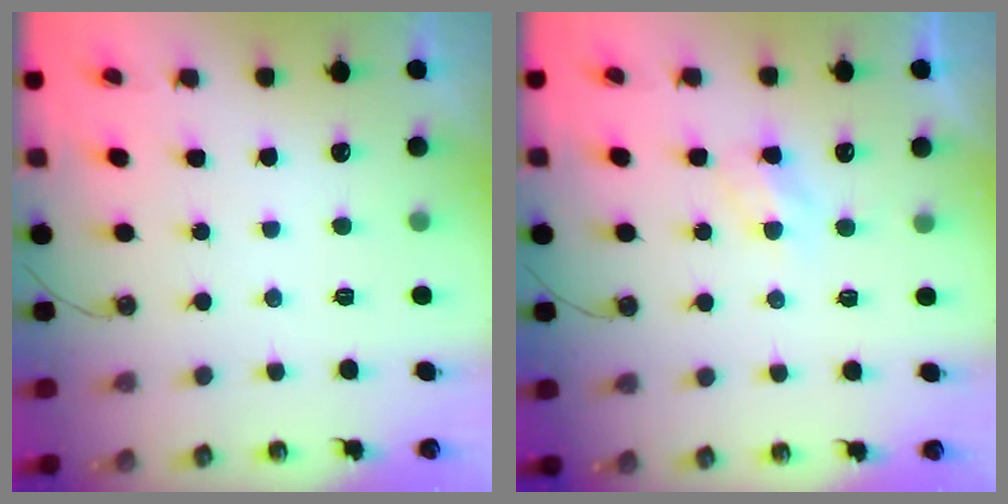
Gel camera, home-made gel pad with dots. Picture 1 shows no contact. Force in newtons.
{"total": 4.0, "press": 4.0, "slide": 0.5}